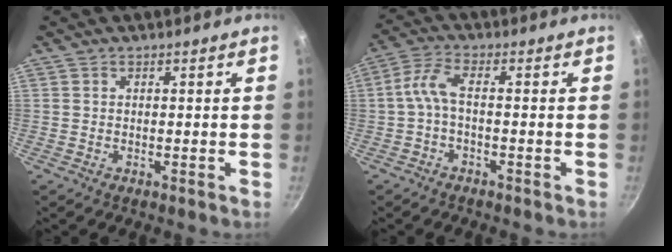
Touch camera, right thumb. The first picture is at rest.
{"total": 4.5, "force": [-1.4, 1.6, 4.0], "torque": [-0.104, 0.021, -0.037]}